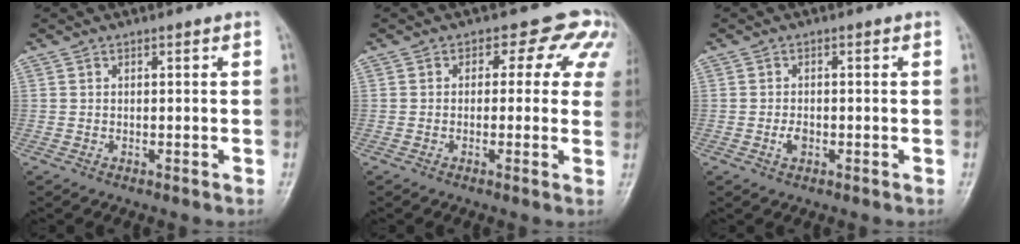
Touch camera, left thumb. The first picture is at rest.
{"total": 8.0, "force": [3.2, 5.7, 4.5], "torque": [0.002, 0.000, 0.014]}
{"total": 2.1, "force": [-0.7, 1.4, 1.4], "torque": [-0.020, 0.002, -0.015]}